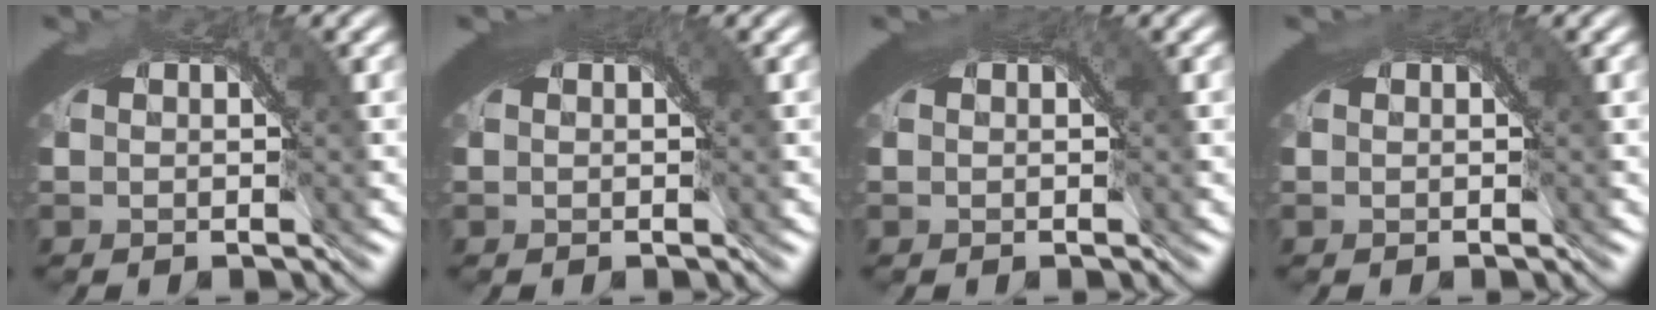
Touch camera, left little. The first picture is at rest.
{"total": 1.6, "force": [0.9, 0.4, 1.3], "torque": [-0.012, 0.004, 0.010]}
{"total": 1.2, "force": [0.6, 0.3, 1.0], "torque": [-0.008, 0.001, 0.007]}
{"total": 0.8, "force": [0.4, 0.2, 0.7], "torque": [-0.006, 0.000, 0.005]}